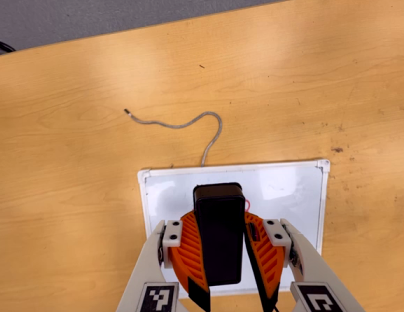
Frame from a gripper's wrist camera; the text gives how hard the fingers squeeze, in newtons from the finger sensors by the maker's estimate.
{"total": 10.0, "left": 9.7, "right": 10.2}